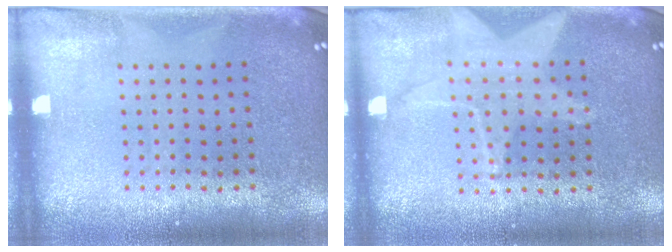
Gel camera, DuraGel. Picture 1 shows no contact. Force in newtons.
{"total": 1.4, "press": 1.4, "slide": 0.4}